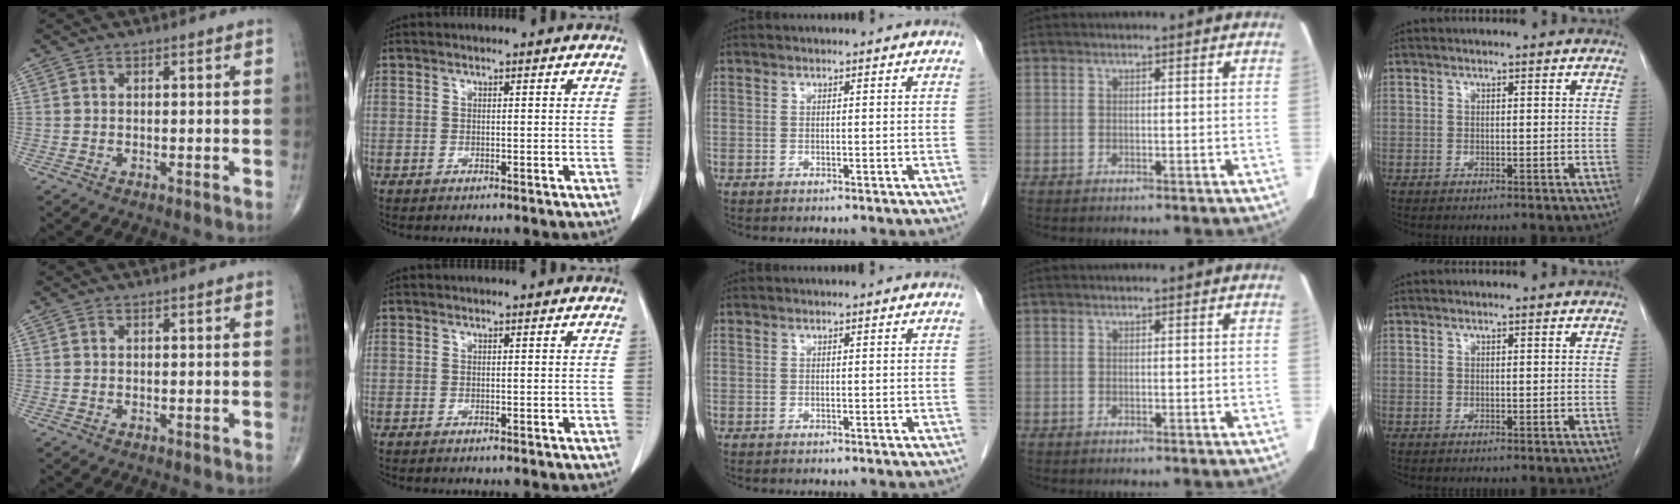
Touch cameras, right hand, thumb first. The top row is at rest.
{}